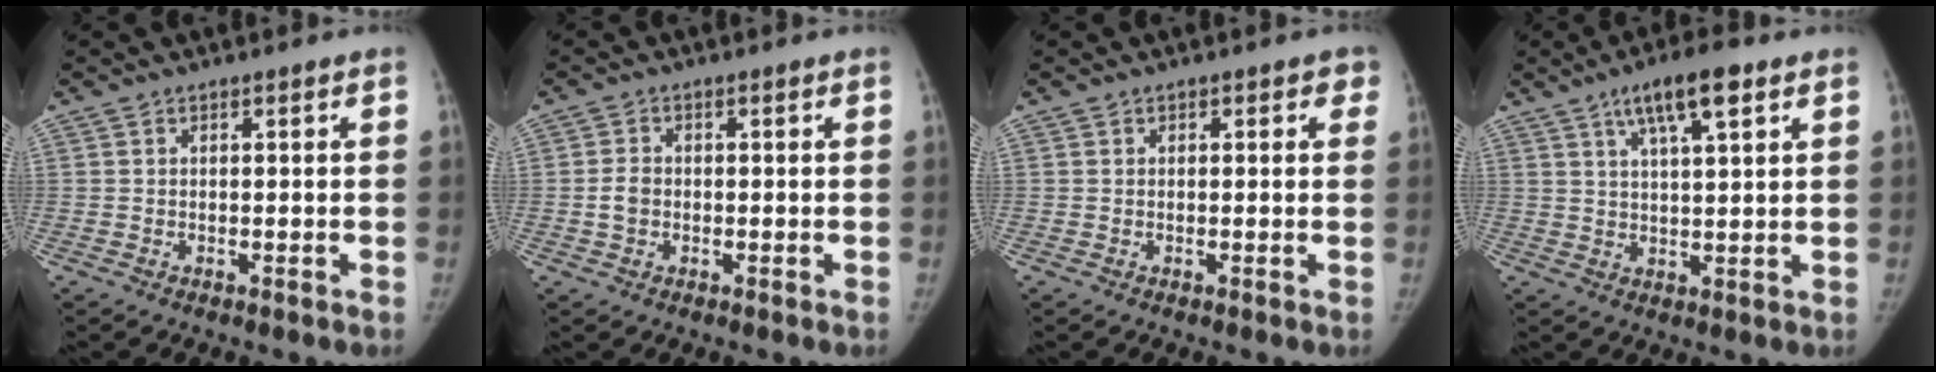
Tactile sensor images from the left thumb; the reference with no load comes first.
{"total": 2.7, "force": [-0.5, 2.1, 1.5], "torque": [-0.027, 0.009, -0.012]}
{"total": 1.6, "force": [0.9, 1.2, 0.7], "torque": [0.019, 0.000, 0.004]}
{"total": 8.9, "force": [4.9, 2.1, 7.1], "torque": [-0.114, -0.011, 0.081]}